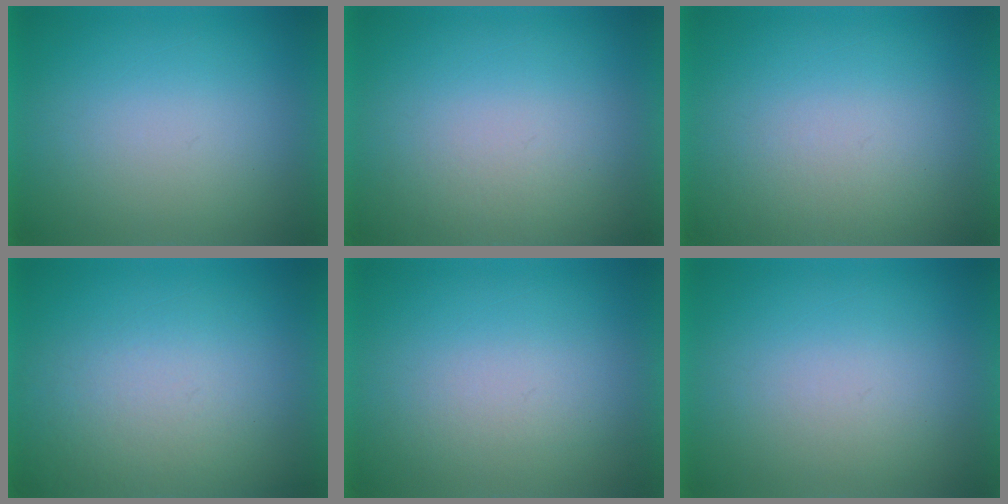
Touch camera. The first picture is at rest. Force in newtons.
{"total": 2.0}
{"total": 1.8}
{"total": 4.5}
{"total": 1.4}
{"total": 1.2}